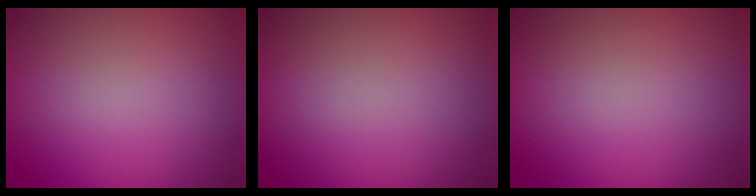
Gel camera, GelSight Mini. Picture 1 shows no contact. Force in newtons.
{"total": 0.0}
{"total": 0.0}